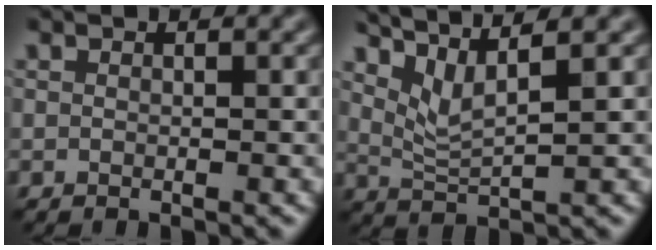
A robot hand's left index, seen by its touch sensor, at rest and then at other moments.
{"total": 4.5, "force": [3.1, 0.9, 3.1], "torque": [-0.064, 0.005, 0.060]}